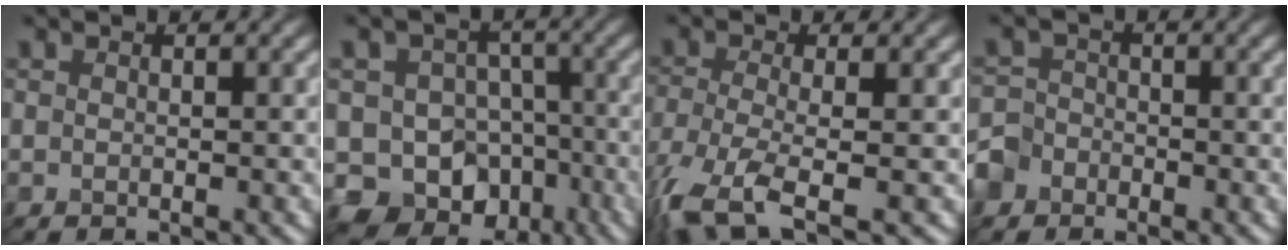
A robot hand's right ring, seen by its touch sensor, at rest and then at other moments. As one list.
[{"total": 11.0, "force": [-5.6, 9.1, 2.6], "torque": [-0.041, -0.018, -0.076]}, {"total": 6.9, "force": [-4.8, 1.7, 4.6], "torque": [-0.132, -0.012, -0.080]}, {"total": 3.1, "force": [-2.5, 1.7, -0.5], "torque": [-0.001, 0.003, -0.039]}]